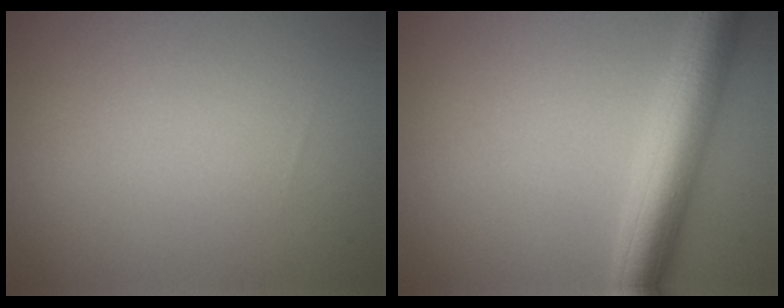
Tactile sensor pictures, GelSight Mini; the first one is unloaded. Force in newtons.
{"total": 6.7, "press": 6.7, "slide": 0.3}